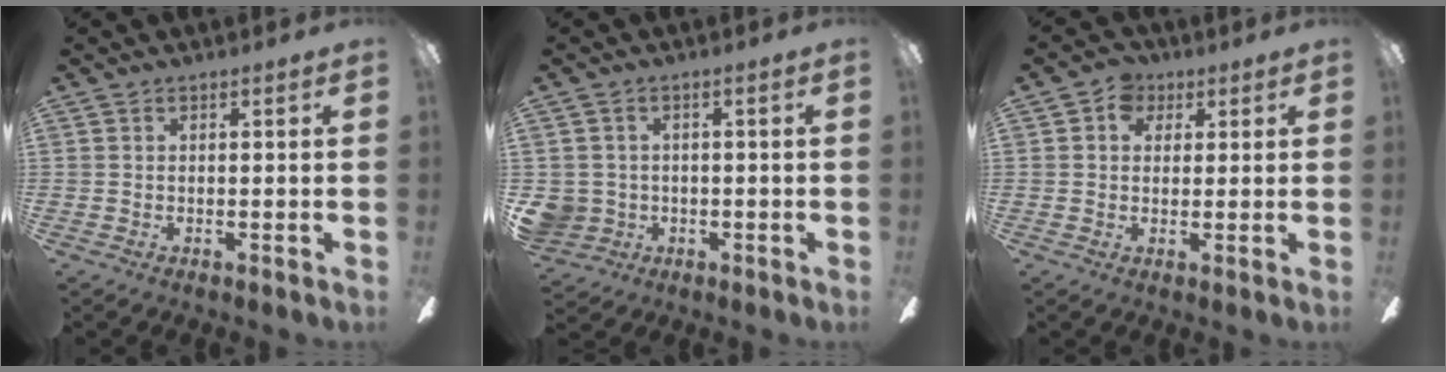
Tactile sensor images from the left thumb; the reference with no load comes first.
{"total": 4.9, "force": [-0.8, 4.8, 0.9], "torque": [-0.031, 0.009, -0.014]}
{"total": 5.4, "force": [2.3, 4.4, 2.2], "torque": [-0.038, 0.008, 0.041]}